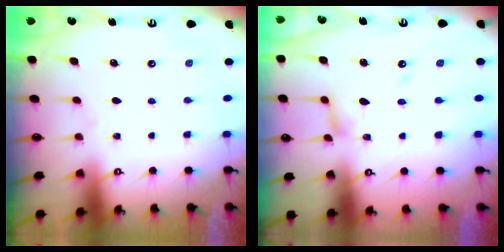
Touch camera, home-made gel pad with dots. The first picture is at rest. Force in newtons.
{"total": 6.3, "press": 6.3, "slide": 0.4}